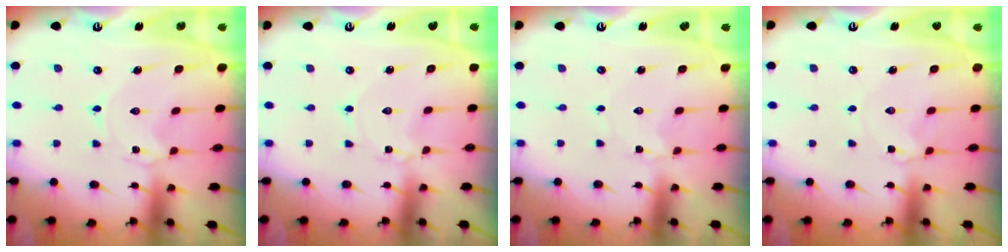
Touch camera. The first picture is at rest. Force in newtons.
{"total": 0.9, "press": 0.9, "slide": 0.0}
{"total": 0.8, "press": 0.8, "slide": 0.1}
{"total": 2.7, "press": 2.7, "slide": 0.5}